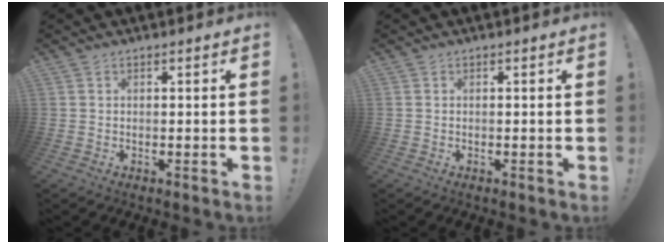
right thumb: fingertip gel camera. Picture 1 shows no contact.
{"total": 0.0}